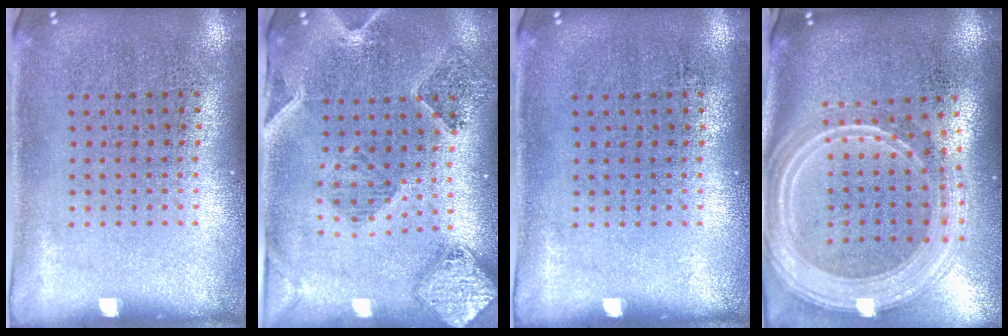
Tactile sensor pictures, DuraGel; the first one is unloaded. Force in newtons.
{"total": 1.6, "press": 1.5, "slide": 0.3}
{"total": 0.0}
{"total": 2.9, "press": 2.4, "slide": 1.6}